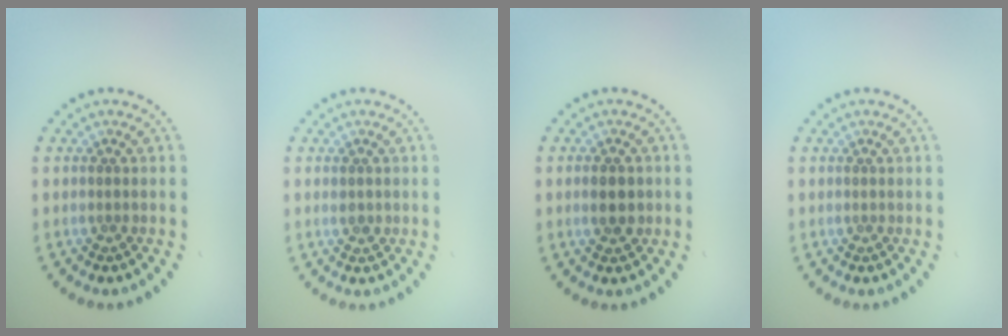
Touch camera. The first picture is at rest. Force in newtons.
{"total": 0.9, "press": 0.9, "slide": 0.3}
{"total": 2.5, "press": 2.4, "slide": 0.3}
{"total": 0.0}